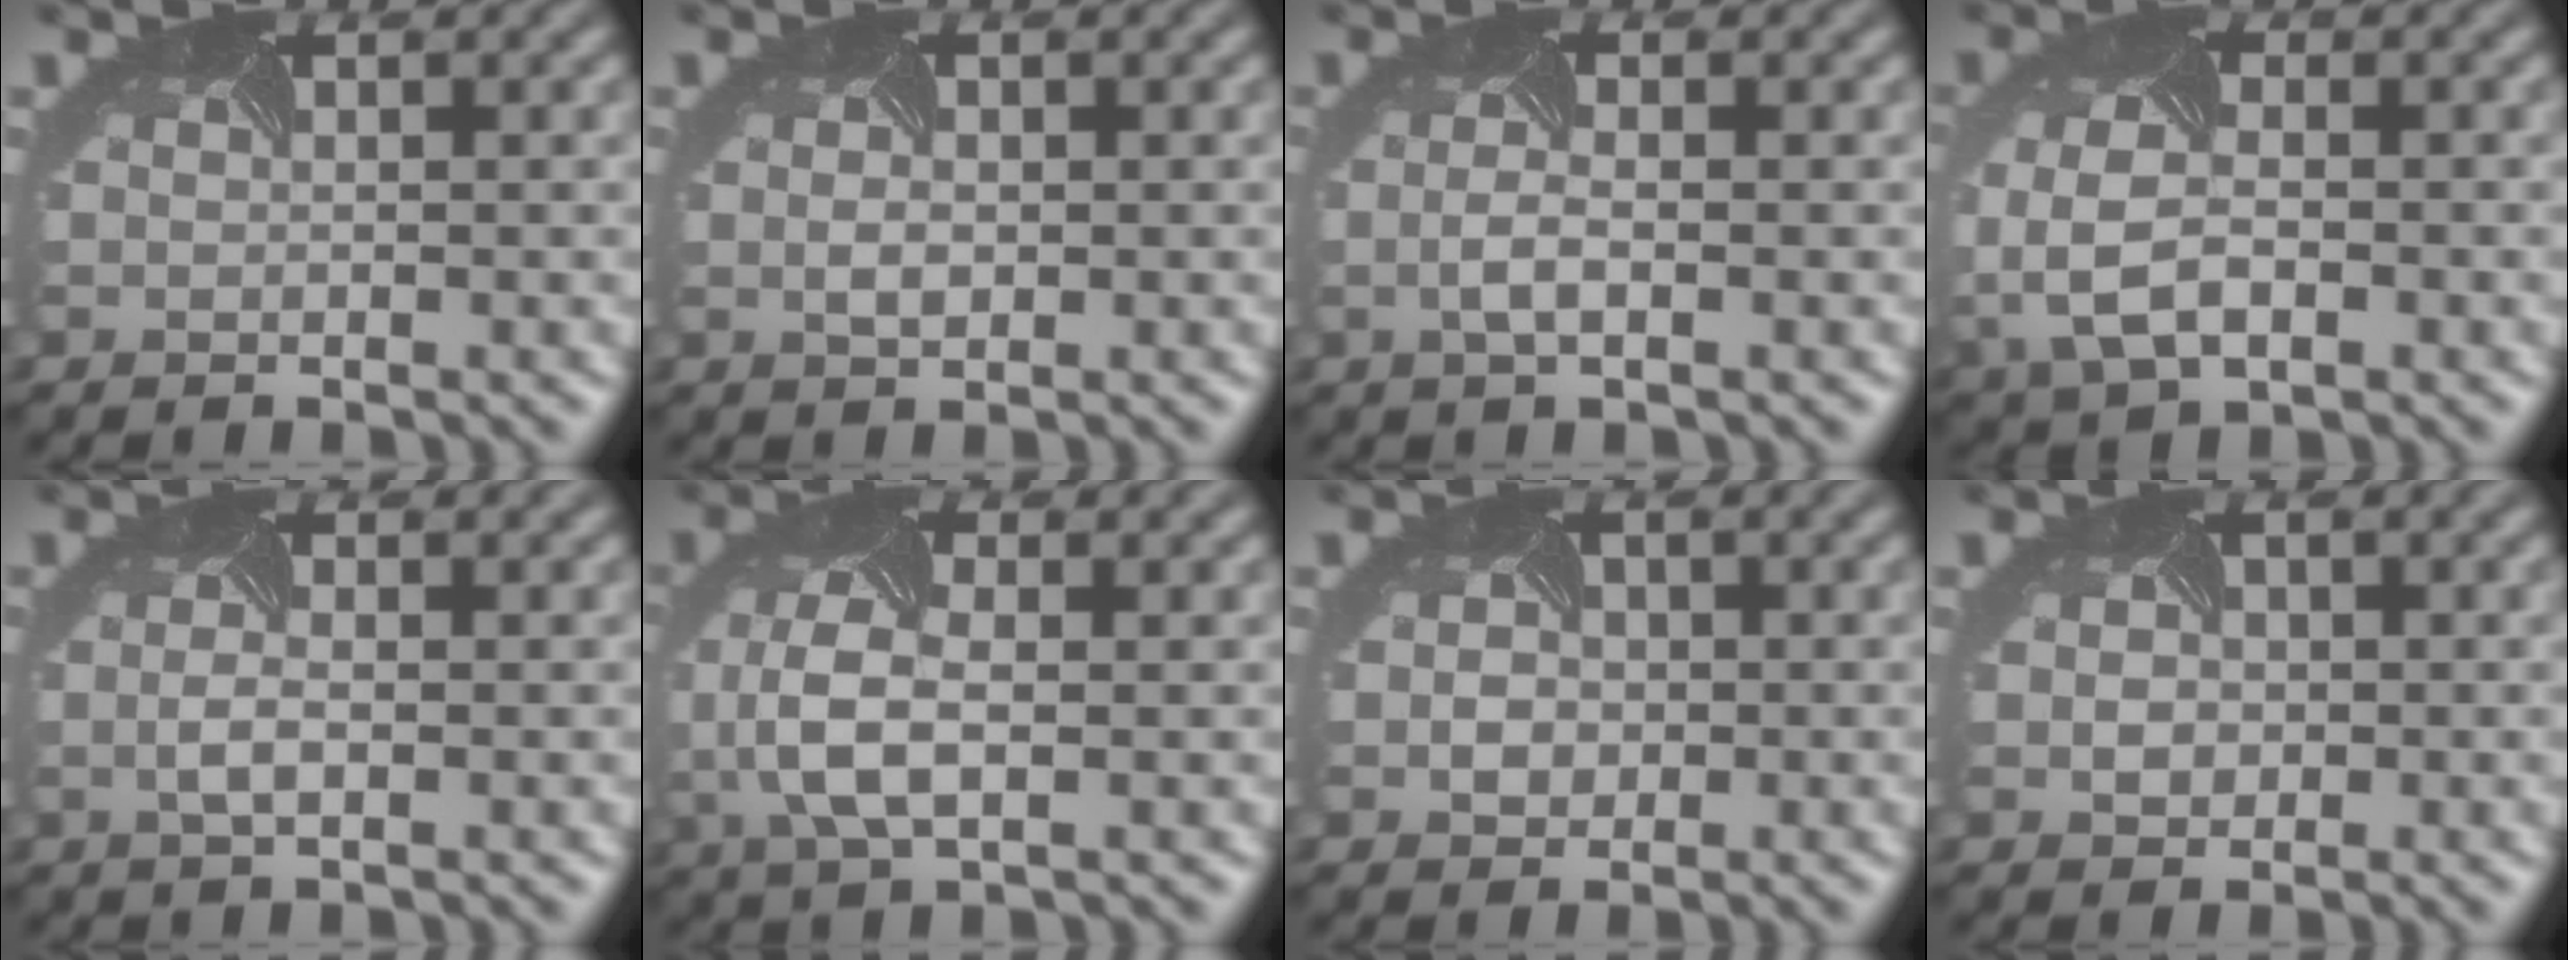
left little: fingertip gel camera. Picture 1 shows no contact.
{"total": 1.0, "force": [0.0, 0.7, 0.7], "torque": [-0.028, -0.002, -0.001]}
{"total": 1.4, "force": [-0.3, 0.3, 1.3], "torque": [-0.044, -0.001, -0.009]}
{"total": 4.8, "force": [-0.9, 3.2, 3.5], "torque": [-0.099, -0.008, -0.019]}
{"total": 1.3, "force": [-0.2, 0.4, 1.2], "torque": [-0.041, -0.001, -0.006]}
{"total": 4.6, "force": [-0.2, 2.5, 3.9], "torque": [-0.111, 0.001, -0.004]}
{"total": 1.5, "force": [-0.3, 1.4, 0.2], "torque": [-0.014, -0.001, -0.011]}
{"total": 1.3, "force": [-0.2, 1.2, 0.1], "torque": [-0.013, -0.001, -0.006]}